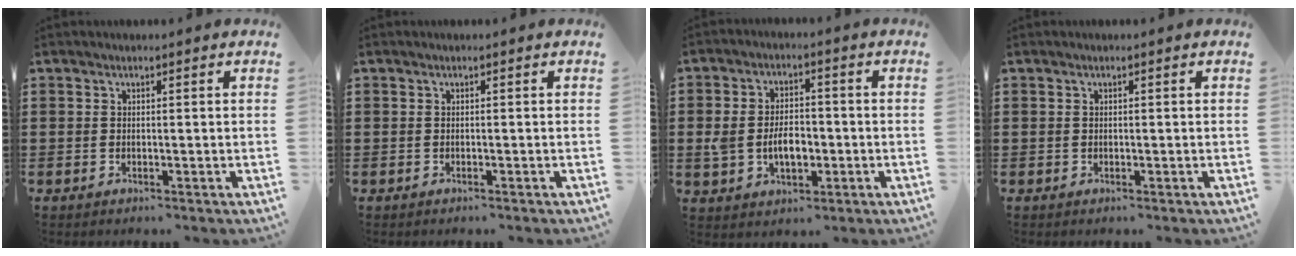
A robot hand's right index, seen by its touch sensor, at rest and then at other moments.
{"total": 0.0}
{"total": 5.9, "force": [-1.1, 3.8, 4.4], "torque": [-0.079, 0.000, -0.027]}
{"total": 0.0}